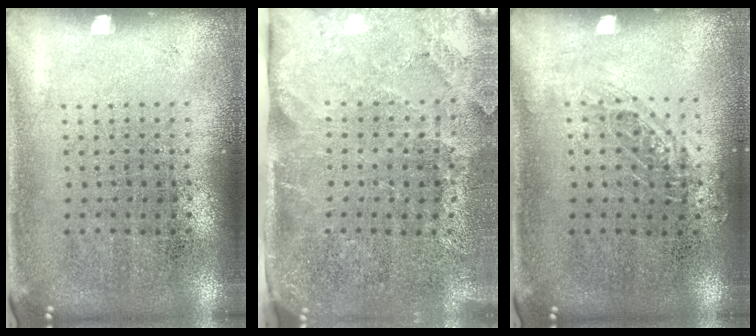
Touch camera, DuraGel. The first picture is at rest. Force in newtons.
{"total": 3.9, "press": 3.3, "slide": 2.2}
{"total": 0.8, "press": 0.8, "slide": 0.2}